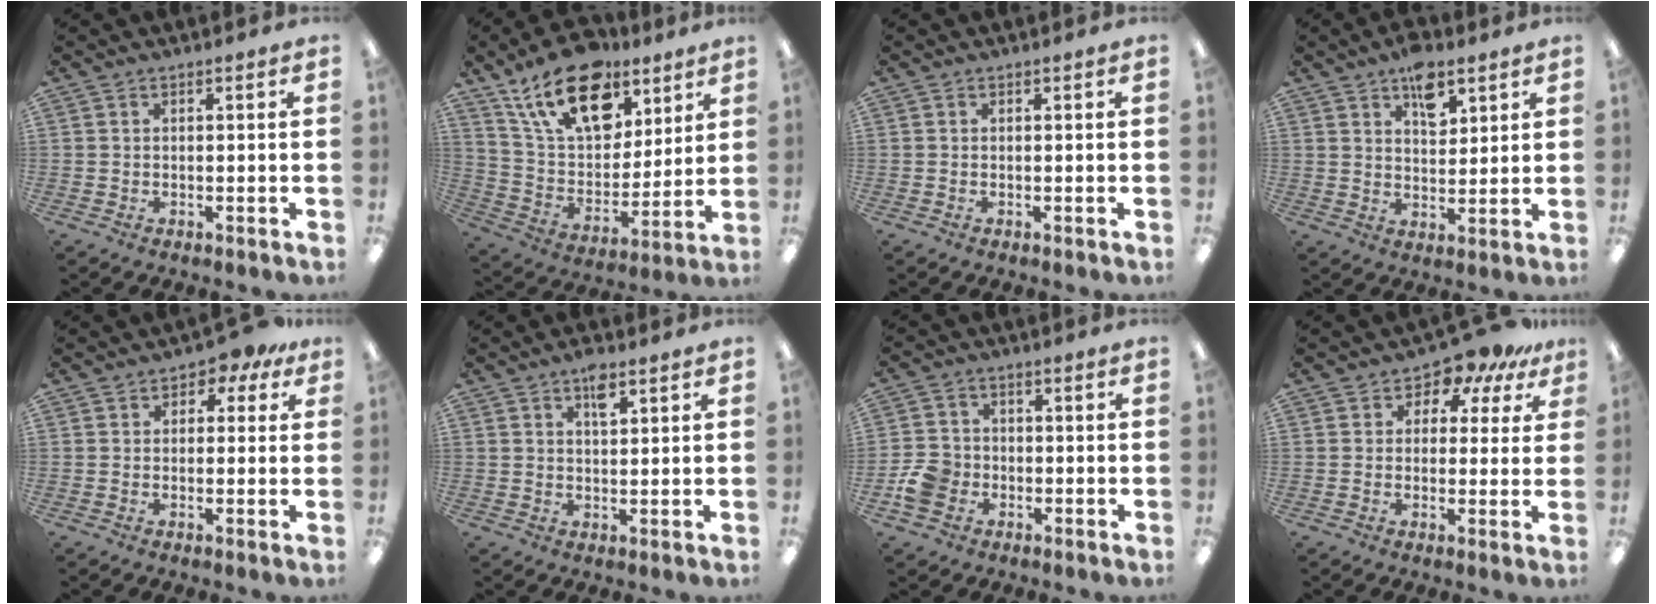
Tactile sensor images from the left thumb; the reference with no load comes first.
{"total": 20.5, "force": [12.3, 11.5, 11.7], "torque": [-0.201, -0.050, 0.220]}
{"total": 0.0}
{"total": 8.2, "force": [5.3, 4.3, 4.5], "torque": [-0.055, -0.025, 0.090]}
{"total": 3.1, "force": [1.1, 2.3, 1.7], "torque": [-0.012, -0.001, 0.015]}
{"total": 6.1, "force": [3.8, 2.6, 4.1], "torque": [-0.056, -0.014, 0.062]}
{"total": 6.6, "force": [-2.4, 5.4, 2.8], "torque": [-0.065, 0.014, -0.043]}
{"total": 6.9, "force": [5.4, 3.8, 1.9], "torque": [-0.037, -0.041, 0.095]}